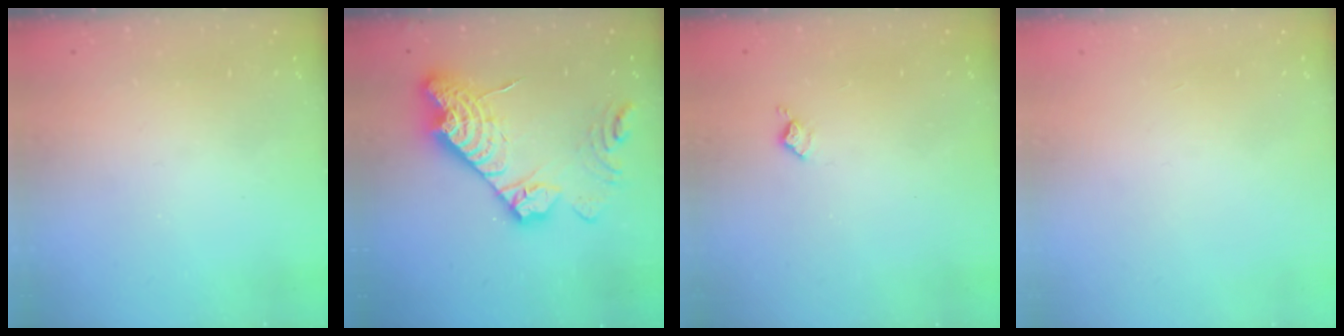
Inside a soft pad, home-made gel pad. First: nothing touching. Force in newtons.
{"total": 19.4, "press": 19.3, "slide": 1.7}
{"total": 4.8, "press": 4.8, "slide": 0.6}
{"total": 0.0}